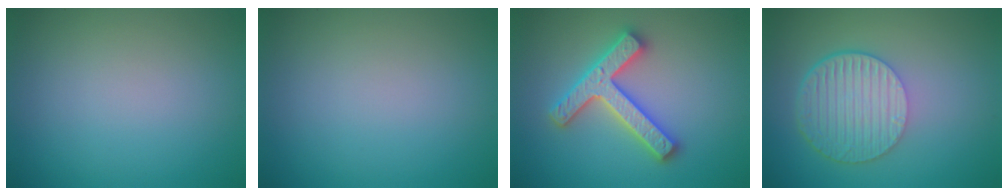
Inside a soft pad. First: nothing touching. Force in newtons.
{"total": 0.0}
{"total": 4.8, "press": 4.7, "slide": 0.9}
{"total": 6.5, "press": 4.5, "slide": 4.7}